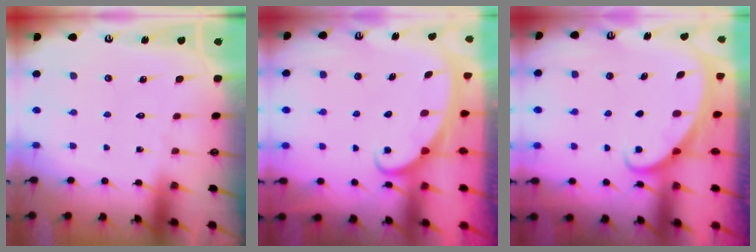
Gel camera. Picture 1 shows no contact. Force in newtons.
{"total": 2.5, "press": 2.5, "slide": 0.3}
{"total": 1.8, "press": 1.7, "slide": 0.2}